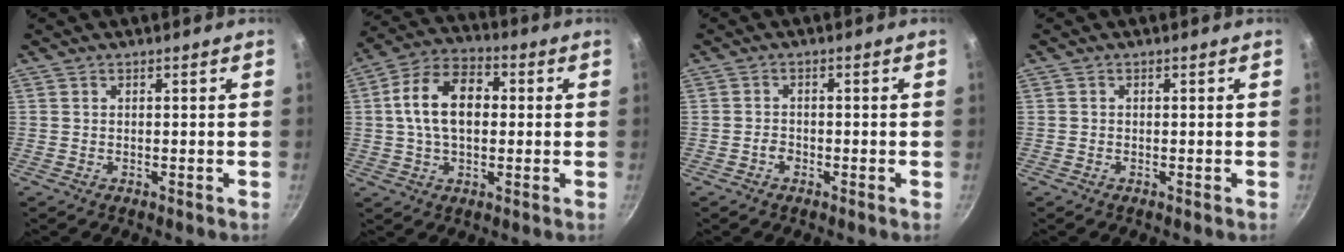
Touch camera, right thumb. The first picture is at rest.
{"total": 13.1, "force": [1.2, 8.4, 10.0], "torque": [-0.149, 0.027, 0.007]}
{"total": 1.4, "force": [-0.9, 0.8, 0.7], "torque": [-0.011, 0.010, -0.019]}
{"total": 0.0}